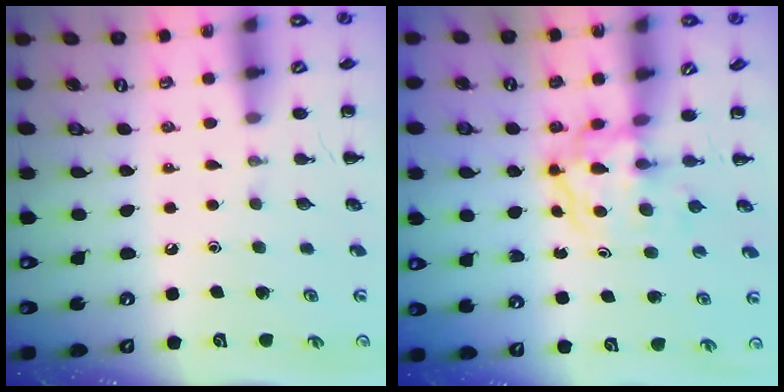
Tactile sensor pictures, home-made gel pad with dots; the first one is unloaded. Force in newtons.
{"total": 3.9, "press": 3.9, "slide": 0.5}